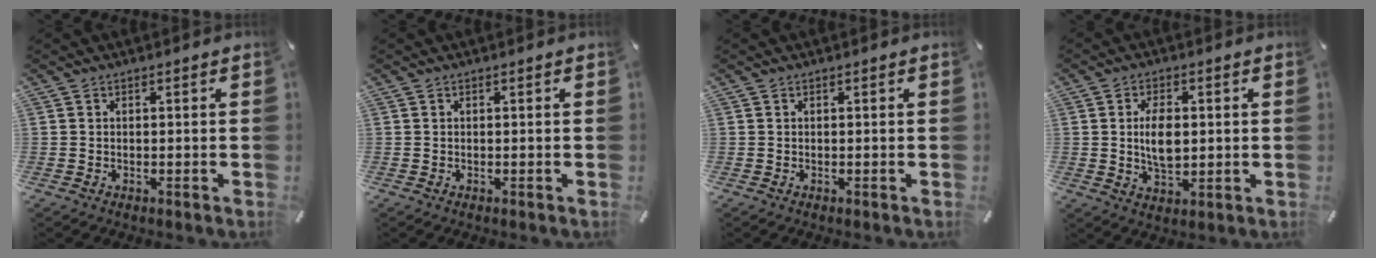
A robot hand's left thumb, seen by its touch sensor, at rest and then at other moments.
{"total": 0.0}
{"total": 0.0}
{"total": 7.3, "force": [0.6, 4.1, 6.0], "torque": [-0.122, -0.003, 0.003]}